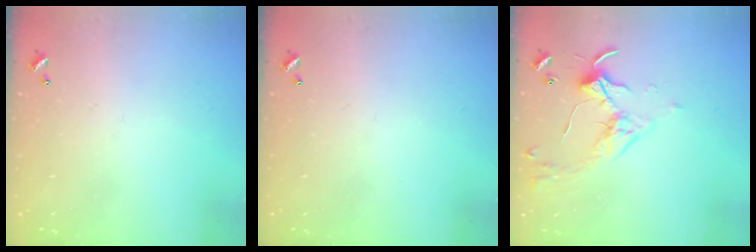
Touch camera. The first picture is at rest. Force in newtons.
{"total": 0.0}
{"total": 3.3, "press": 3.2, "slide": 0.6}